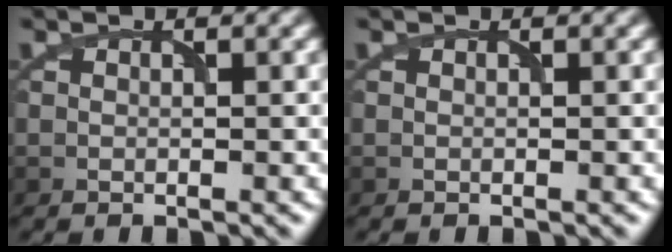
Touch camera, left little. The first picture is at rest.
{"total": 0.0}